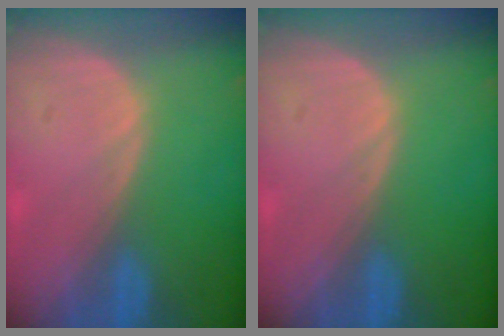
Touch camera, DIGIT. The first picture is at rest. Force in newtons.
{"total": 0.0}